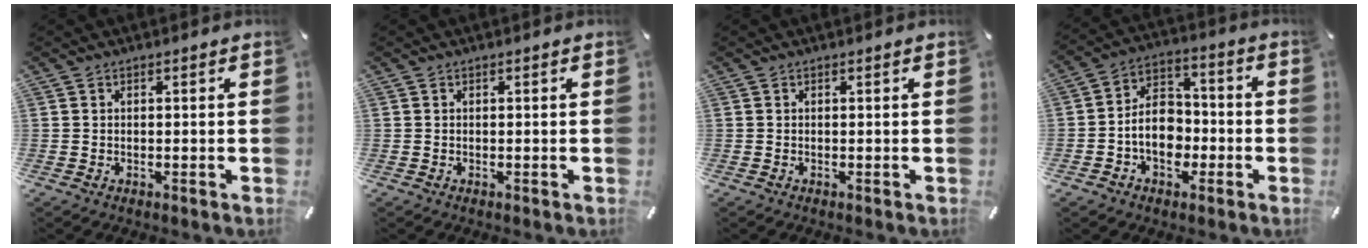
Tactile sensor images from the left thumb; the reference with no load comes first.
{"total": 0.0}
{"total": 0.0}
{"total": 10.6, "force": [-2.6, 8.3, 6.0], "torque": [-0.101, 0.023, -0.046]}